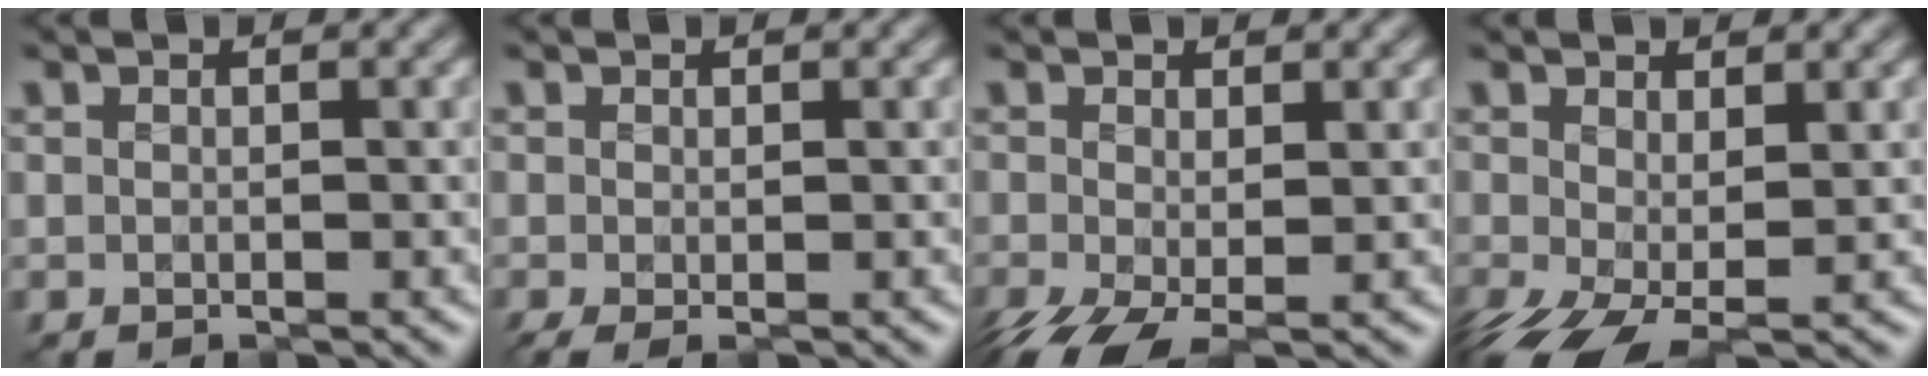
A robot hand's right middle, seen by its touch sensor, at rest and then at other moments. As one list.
[{"total": 0.9, "force": [-0.3, 0.1, 0.9], "torque": [-0.018, -0.004, -0.001]}, {"total": 4.1, "force": [-2.1, 1.4, 3.2], "torque": [-0.082, -0.018, -0.034]}, {"total": 3.9, "force": [-1.5, 1.3, 3.4], "torque": [-0.083, -0.017, -0.025]}]